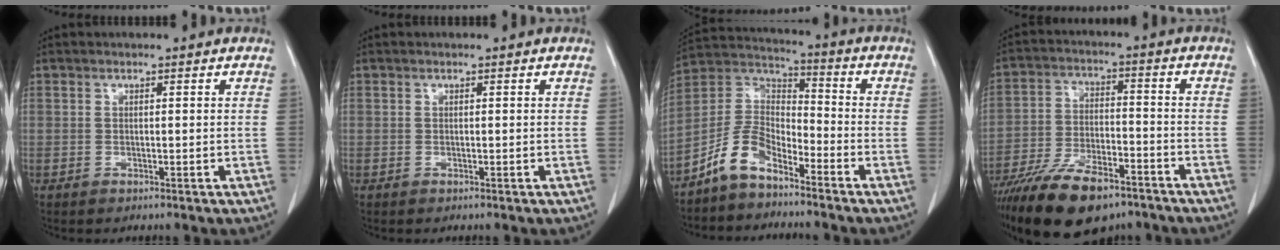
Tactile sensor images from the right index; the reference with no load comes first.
{"total": 0.0}
{"total": 8.6, "force": [-6.3, 3.8, 4.4], "torque": [-0.098, 0.024, -0.129]}
{"total": 16.7, "force": [-12.2, 5.8, 9.9], "torque": [-0.197, -0.021, -0.210]}